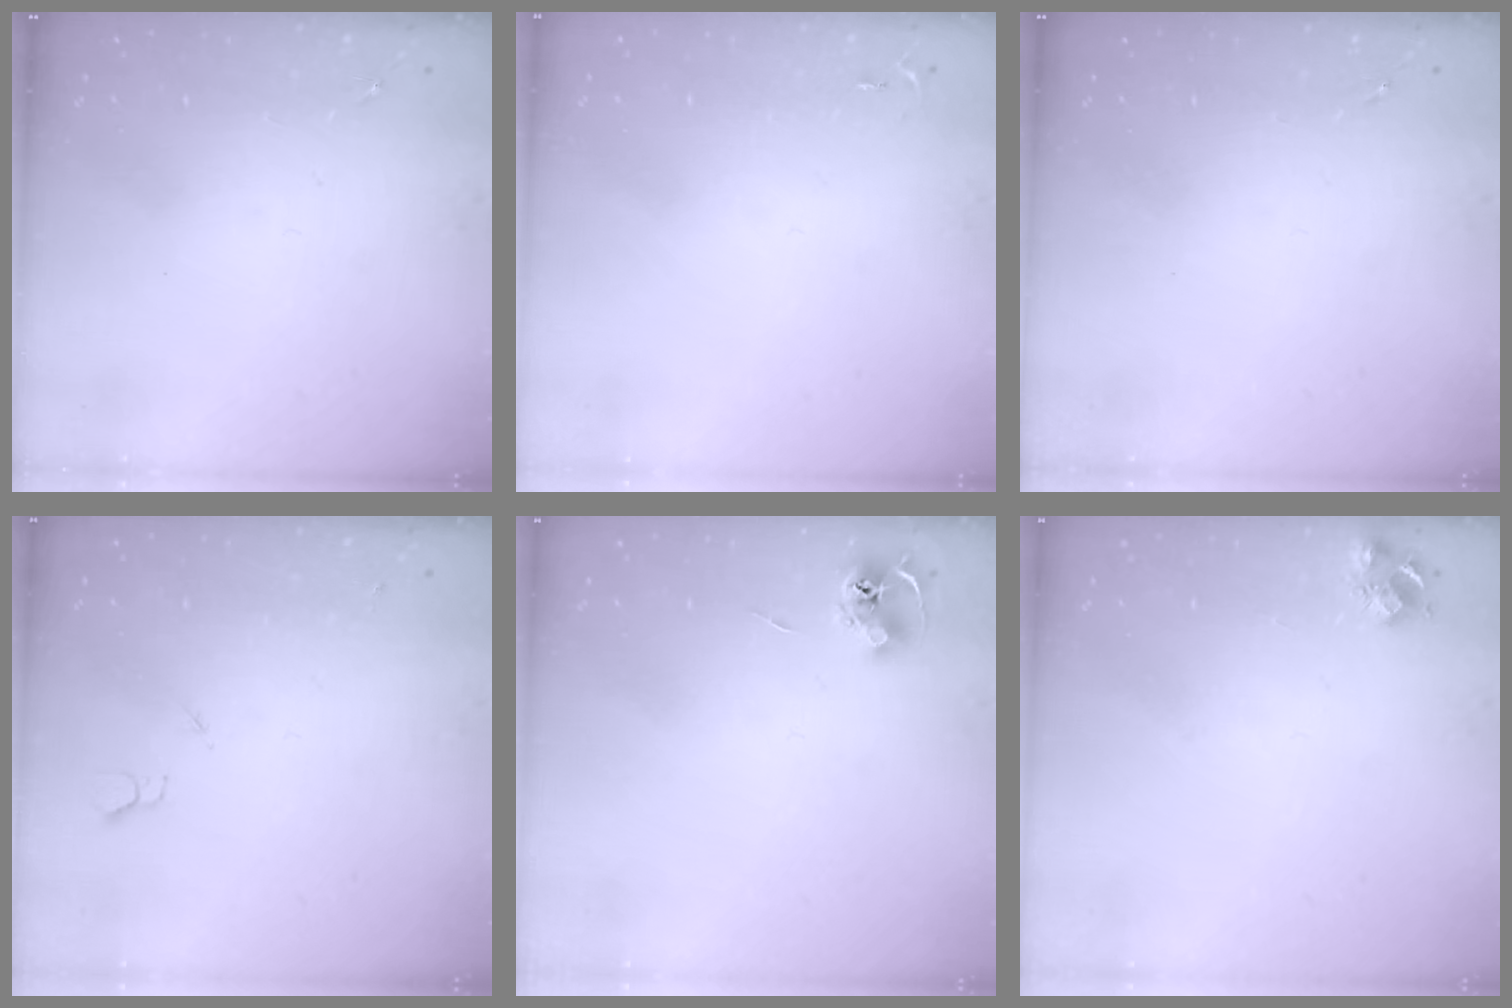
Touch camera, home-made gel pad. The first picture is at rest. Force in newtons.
{"total": 2.6, "press": 2.6, "slide": 0.4}
{"total": 0.0}
{"total": 2.7, "press": 2.6, "slide": 0.3}
{"total": 6.6, "press": 6.6, "slide": 0.5}
{"total": 7.3, "press": 7.2, "slide": 0.8}